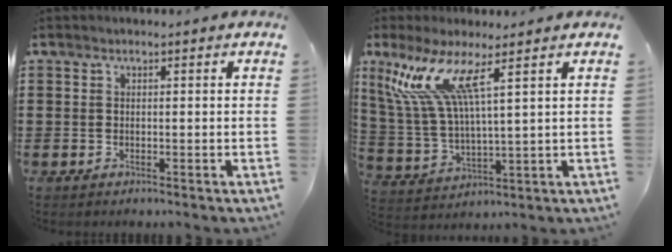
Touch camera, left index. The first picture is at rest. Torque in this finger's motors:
{"motor_torque": [2.14, 0.00, 0.92, 0.21]}